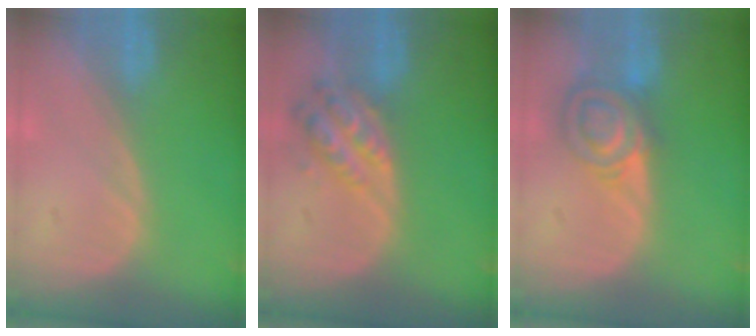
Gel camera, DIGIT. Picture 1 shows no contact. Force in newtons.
{"total": 6.0, "press": 5.5, "slide": 2.3}
{"total": 7.3, "press": 6.3, "slide": 3.8}